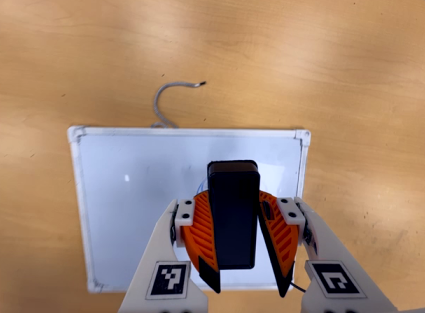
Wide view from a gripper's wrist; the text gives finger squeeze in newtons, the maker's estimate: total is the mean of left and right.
{"total": 9.5, "left": 9.0, "right": 10.1}